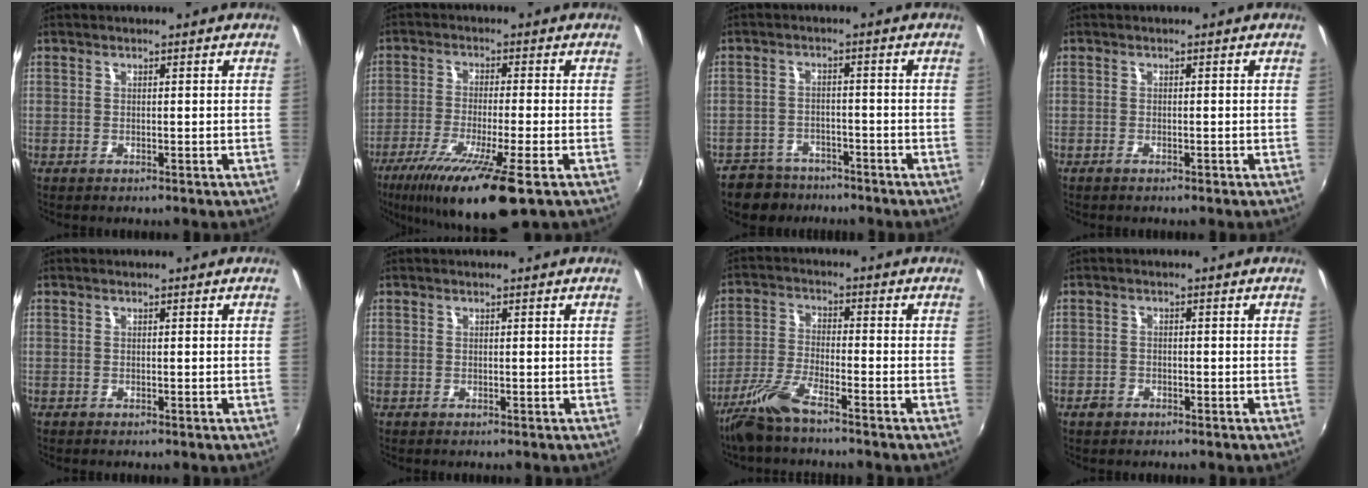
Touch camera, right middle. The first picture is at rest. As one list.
[{"total": 15.0, "force": [-8.9, 1.3, 12.0], "torque": [-0.234, -0.051, -0.152]}, {"total": 7.6, "force": [-6.1, 4.3, 1.4], "torque": [-0.050, 0.006, -0.096]}, {"total": 0.9, "force": [-0.8, 0.2, 0.4], "torque": [-0.007, -0.003, -0.015]}, {"total": 0.0}, {"total": 0.0}, {"total": 7.8, "force": [-6.0, 1.2, 4.9], "torque": [-0.112, -0.008, -0.121]}, {"total": 2.1, "force": [-1.4, 1.4, 0.6], "torque": [-0.015, 0.000, -0.025]}]